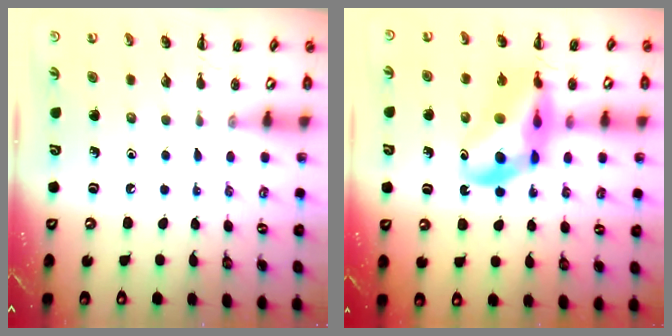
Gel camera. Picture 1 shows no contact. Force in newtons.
{"total": 13.1, "press": 12.6, "slide": 3.5}